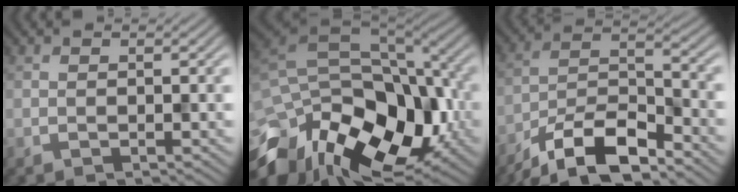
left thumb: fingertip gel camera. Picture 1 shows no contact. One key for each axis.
{"total": 17.0, "fx": -7.6, "fy": 10.1, "fz": 11.4, "tx": -0.257, "ty": -0.026, "tz": -0.126}
{"total": 11.3, "fx": -8.4, "fy": 3.5, "fz": 6.6, "tx": -0.120, "ty": -0.002, "tz": -0.170}